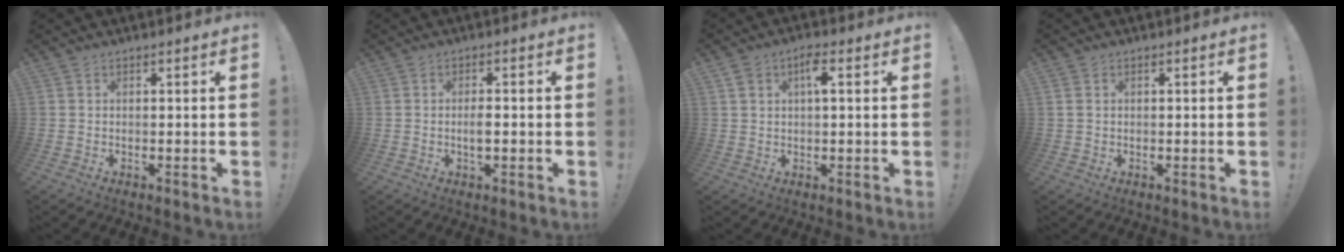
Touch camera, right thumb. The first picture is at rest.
{"total": 3.2, "force": [-0.8, 1.2, 2.8], "torque": [-0.045, 0.005, -0.015]}
{"total": 4.3, "force": [1.8, 1.8, 3.5], "torque": [-0.055, 0.001, 0.025]}
{"total": 0.9, "force": [0.5, 0.6, 0.4], "torque": [-0.014, 0.003, 0.011]}